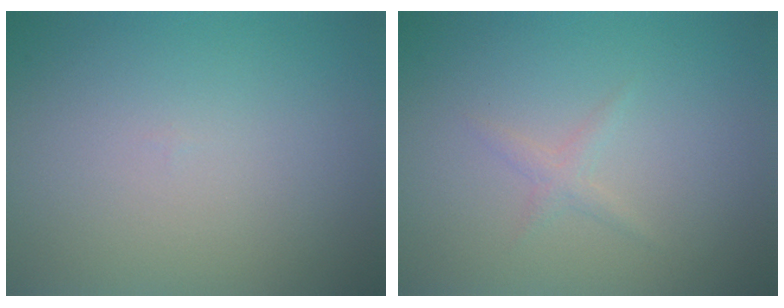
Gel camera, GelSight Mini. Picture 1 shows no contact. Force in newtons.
{"total": 1.0, "press": 1.0, "slide": 0.1}